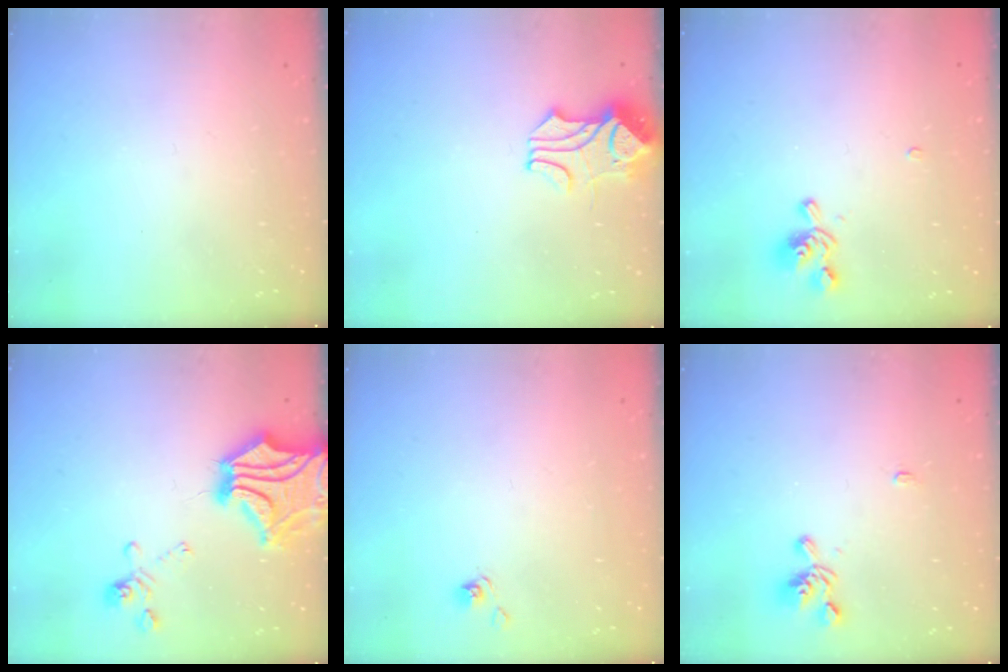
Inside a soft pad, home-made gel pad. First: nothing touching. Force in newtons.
{"total": 2.0, "press": 1.7, "slide": 1.1}
{"total": 1.1, "press": 0.1, "slide": 1.1}
{"total": 9.1, "press": 8.6, "slide": 3.1}
{"total": 4.1, "press": 4.1, "slide": 0.2}
{"total": 3.4, "press": 3.3, "slide": 0.8}